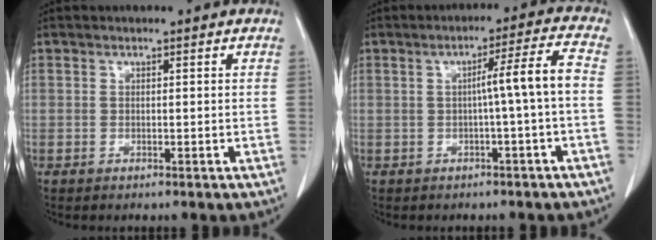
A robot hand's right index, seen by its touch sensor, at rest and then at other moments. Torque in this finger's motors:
{"motor_torque": [0.83, -0.30, 0.47, 0.11]}